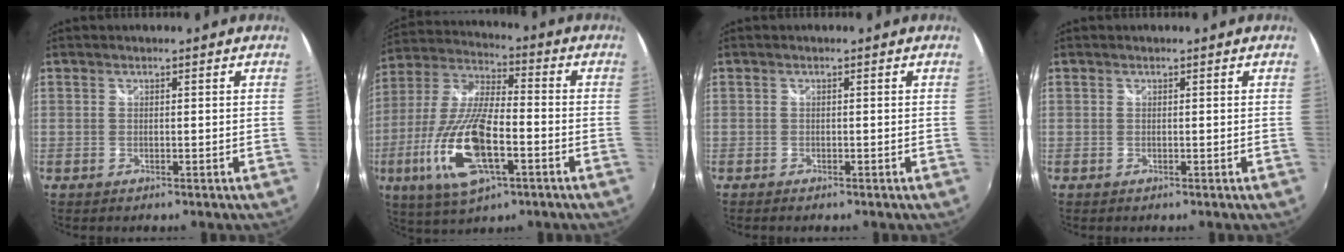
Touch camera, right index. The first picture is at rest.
{"total": 18.4, "force": [-6.4, 6.2, 16.1], "torque": [-0.343, -0.022, -0.123]}
{"total": 1.0, "force": [-0.8, 0.3, 0.5], "torque": [-0.012, -0.004, -0.014]}
{"total": 0.0}